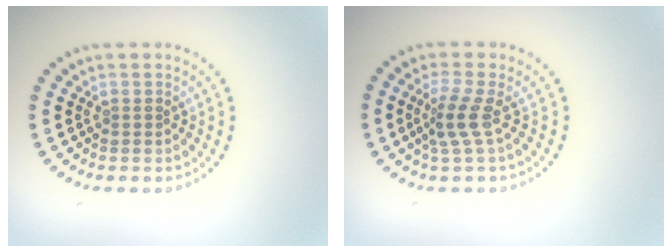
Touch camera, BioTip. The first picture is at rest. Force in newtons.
{"total": 2.4, "press": 1.8, "slide": 1.5}